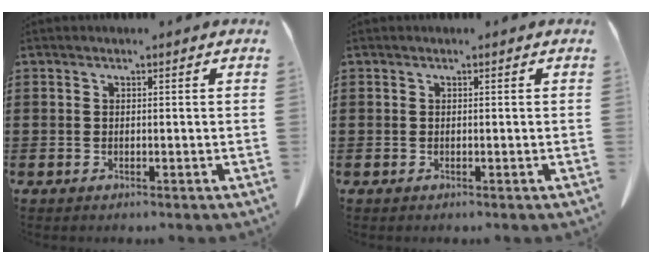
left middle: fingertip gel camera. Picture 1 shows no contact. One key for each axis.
{"total": 0.0}